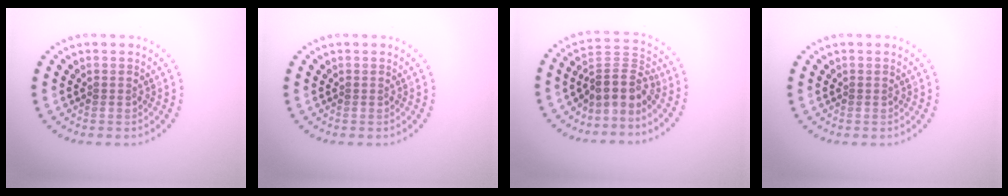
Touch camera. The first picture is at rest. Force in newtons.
{"total": 0.0}
{"total": 3.5, "press": 2.5, "slide": 2.5}
{"total": 0.0}